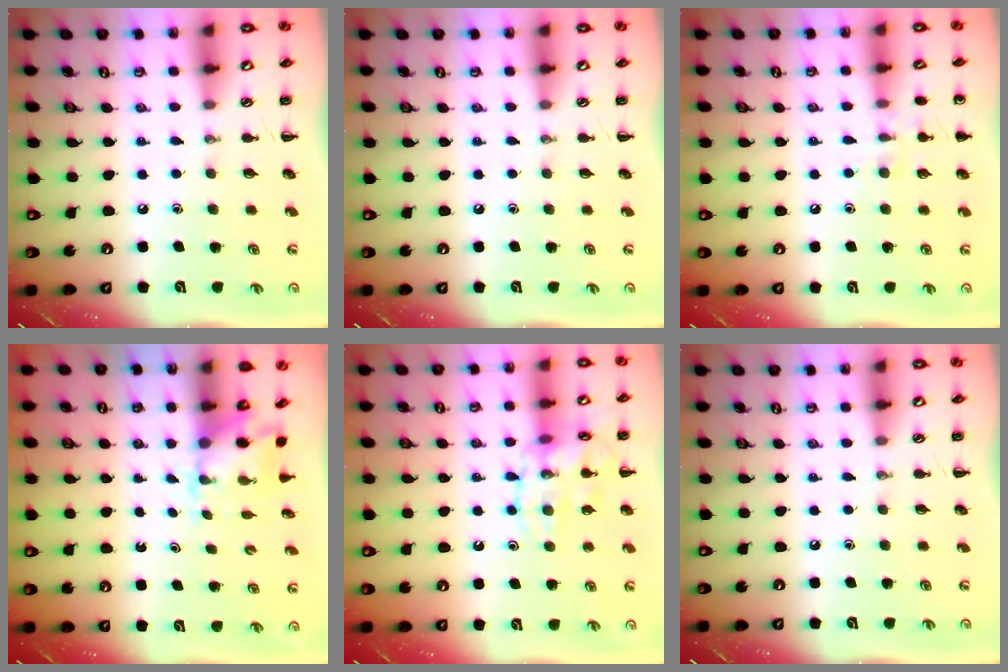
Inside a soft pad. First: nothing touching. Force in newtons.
{"total": 0.0}
{"total": 7.9, "press": 7.6, "slide": 2.0}
{"total": 2.3, "press": 2.3, "slide": 0.5}
{"total": 13.5, "press": 13.5, "slide": 1.0}
{"total": 0.0}